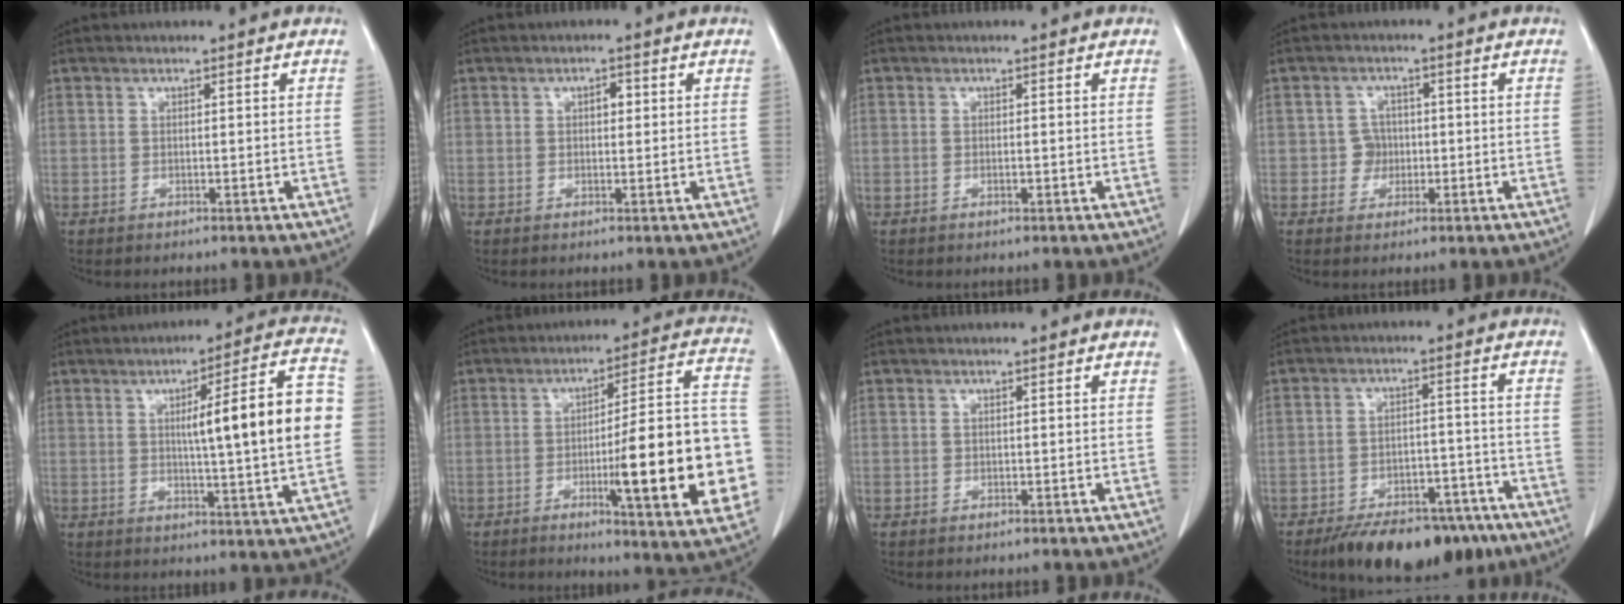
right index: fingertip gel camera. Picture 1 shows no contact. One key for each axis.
{"total": 1.6, "fx": 0.4, "fy": 0.8, "fz": 1.3, "tx": -0.020, "ty": 0.003, "tz": 0.004}
{"total": 0.5, "fx": -0.2, "fy": 0.1, "fz": 0.5, "tx": -0.010, "ty": 0.000, "tz": -0.002}
{"total": 2.8, "fx": -0.5, "fy": 2.7, "fz": 0.4, "tx": 0.003, "ty": 0.010, "tz": -0.007}
{"total": 15.0, "fx": 1.1, "fy": 0.4, "fz": 15.0, "tx": -0.209, "ty": 0.016, "tz": 0.013}
{"total": 20.9, "fx": -4.7, "fy": 2.5, "fz": 20.2, "tx": -0.214, "ty": 0.015, "tz": -0.059}
{"total": 0.0}
{"total": 15.0, "fx": -11.2, "fy": 6.4, "fz": 7.7, "tx": -0.088, "ty": 0.017, "tz": -0.165}